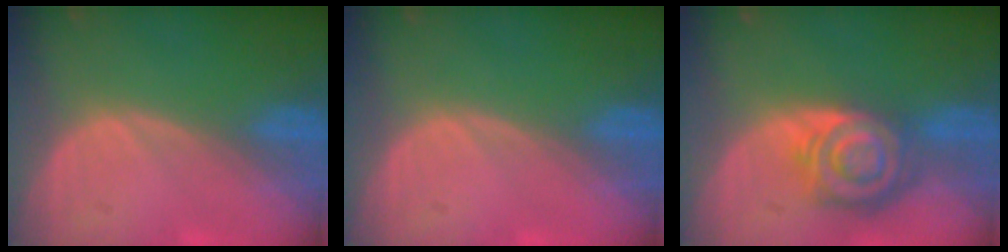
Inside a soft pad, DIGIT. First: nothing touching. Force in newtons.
{"total": 0.0}
{"total": 8.5, "press": 7.4, "slide": 4.3}